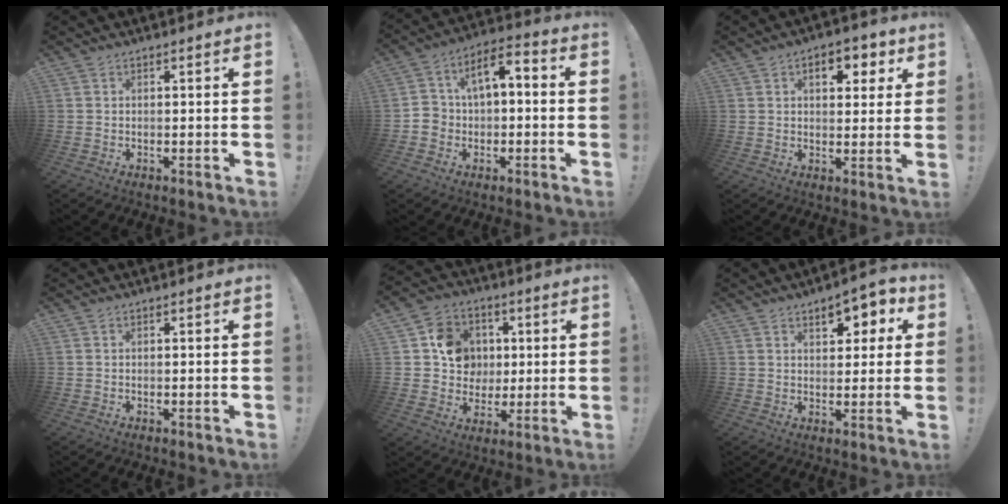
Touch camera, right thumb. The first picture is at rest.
{"total": 7.9, "force": [-1.9, 6.1, 4.7], "torque": [-0.067, 0.021, -0.035]}
{"total": 7.3, "force": [2.7, 4.4, 5.1], "torque": [-0.046, -0.009, 0.037]}
{"total": 0.0}
{"total": 12.7, "force": [2.0, 11.6, 4.9], "torque": [-0.062, 0.007, 0.049]}
{"total": 8.0, "force": [3.7, 4.5, 5.4], "torque": [-0.051, -0.018, 0.059]}